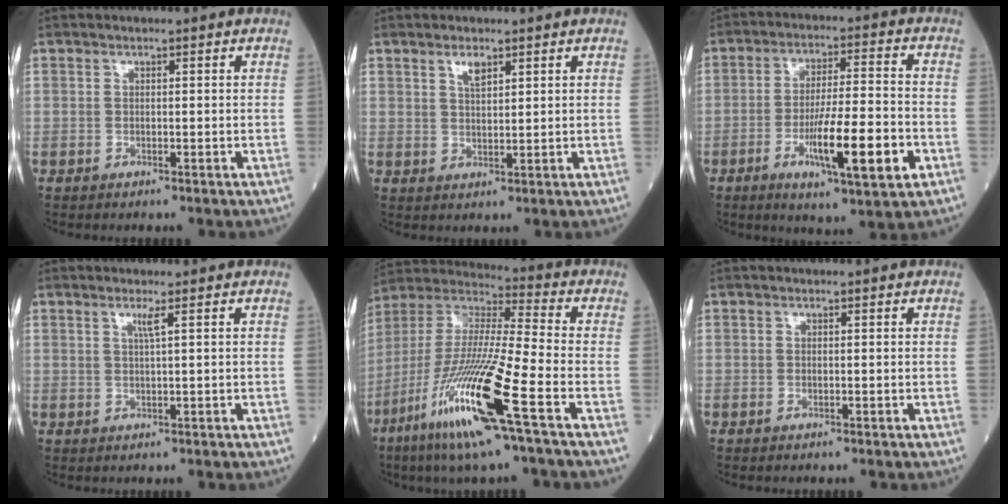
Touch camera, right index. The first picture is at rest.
{"total": 2.5, "force": [1.6, 0.7, 1.8], "torque": [-0.037, 0.000, 0.033]}
{"total": 13.0, "force": [-4.4, 1.3, 12.2], "torque": [-0.207, -0.013, -0.070]}
{"total": 1.5, "force": [0.8, -0.5, 1.2], "torque": [-0.030, -0.004, 0.015]}
{"total": 19.3, "force": [-8.9, 0.2, 17.1], "torque": [-0.382, -0.047, -0.179]}
{"total": 0.0}